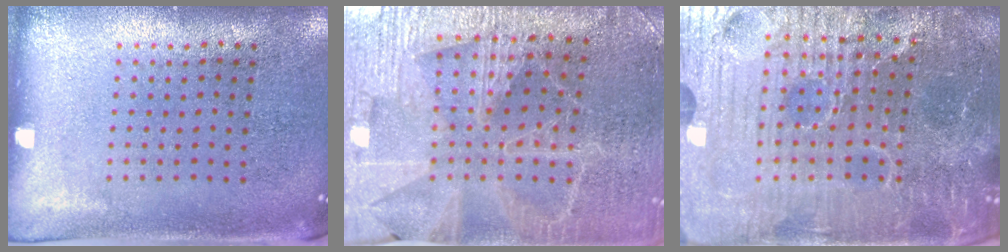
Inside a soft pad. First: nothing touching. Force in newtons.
{"total": 3.6, "press": 3.5, "slide": 0.7}
{"total": 6.6, "press": 6.1, "slide": 2.7}